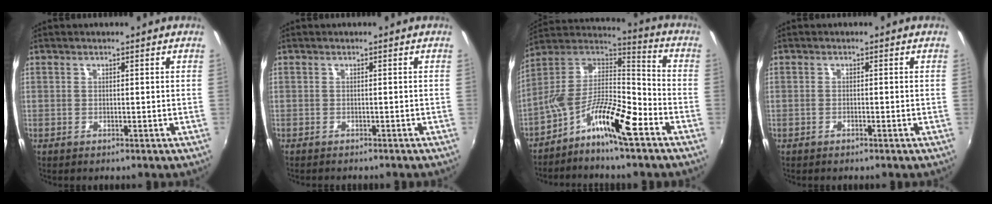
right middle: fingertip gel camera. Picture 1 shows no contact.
{"total": 2.0, "force": [-1.9, 0.5, 0.6], "torque": [-0.018, -0.012, -0.028]}
{"total": 12.9, "force": [-7.4, 3.1, 10.0], "torque": [-0.185, 0.002, -0.147]}
{"total": 0.8, "force": [-0.7, 0.2, 0.4], "torque": [-0.008, -0.001, -0.015]}